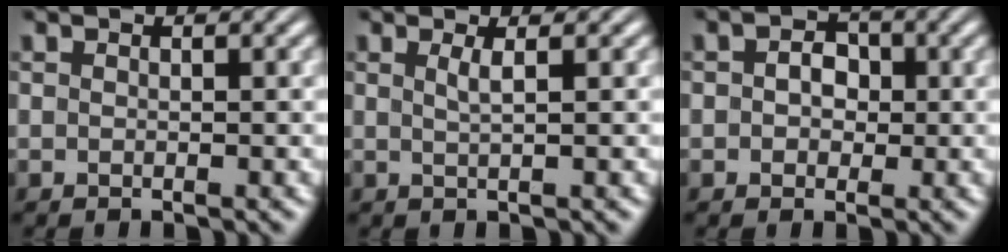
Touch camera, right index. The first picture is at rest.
{"total": 1.2, "force": [0.3, -0.5, 1.1], "torque": [-0.021, -0.007, 0.011]}
{"total": 2.3, "force": [-0.4, 1.9, 1.1], "torque": [-0.013, -0.005, -0.006]}